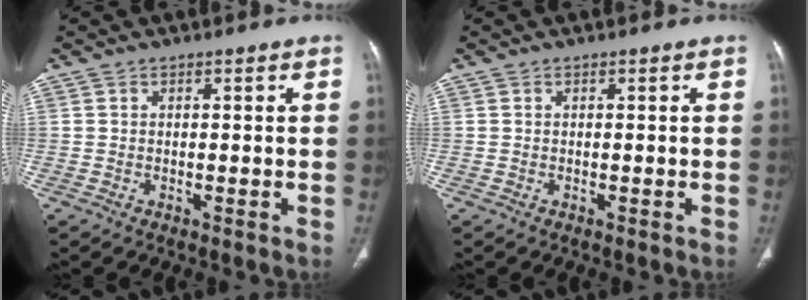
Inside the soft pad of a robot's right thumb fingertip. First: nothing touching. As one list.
[{"total": 0.0}]